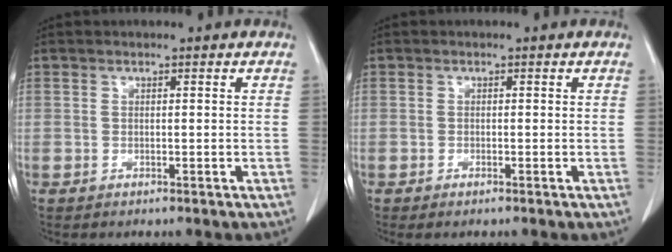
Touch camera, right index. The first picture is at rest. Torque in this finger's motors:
{"motor_torque": [-0.03, 0.08, 0.06, 0.01]}